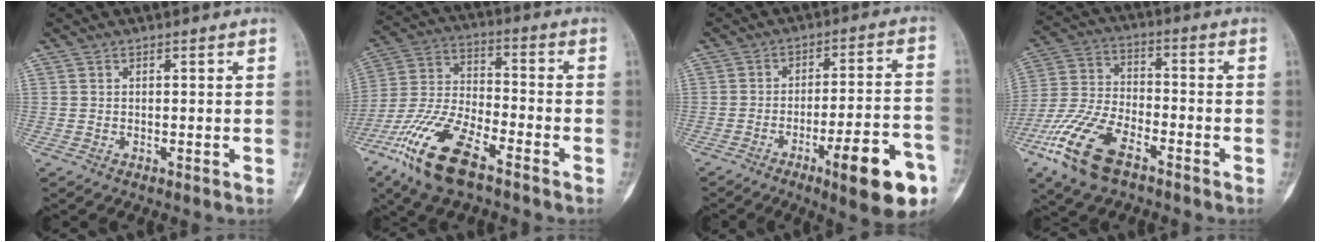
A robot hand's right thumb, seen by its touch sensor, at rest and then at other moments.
{"total": 16.3, "force": [-9.8, 6.0, 11.6], "torque": [-0.245, 0.036, -0.191]}
{"total": 15.7, "force": [-7.7, 3.4, 13.2], "torque": [-0.163, 0.041, -0.102]}
{"total": 14.9, "force": [-8.5, 6.9, 10.1], "torque": [-0.215, 0.025, -0.169]}